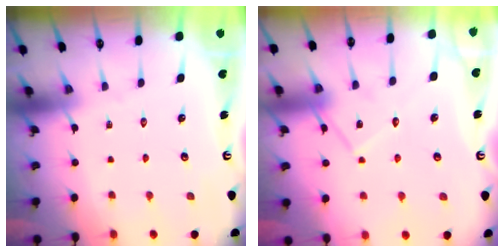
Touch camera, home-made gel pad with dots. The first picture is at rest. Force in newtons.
{"total": 11.8, "press": 11.8, "slide": 0.8}